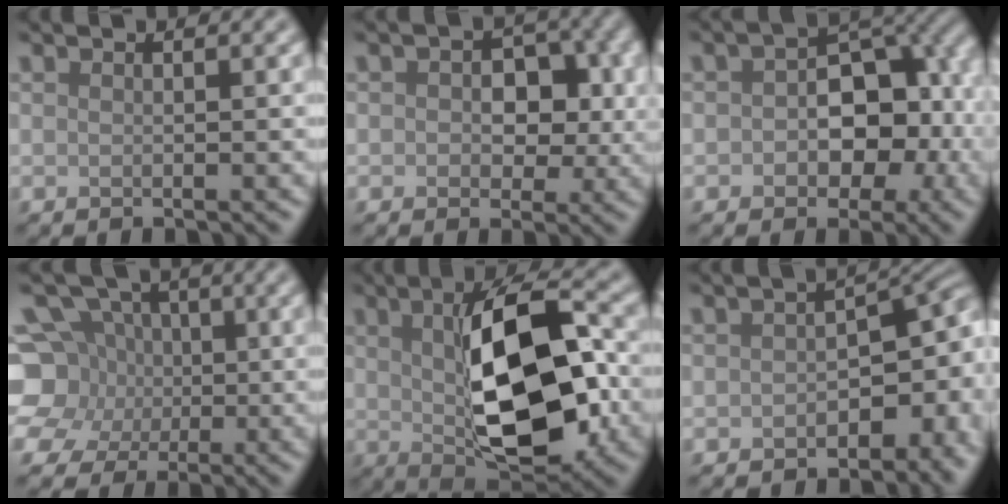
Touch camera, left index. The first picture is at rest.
{"total": 5.1, "force": [0.5, 3.5, 3.6], "torque": [-0.040, -0.002, 0.001]}
{"total": 8.2, "force": [-0.4, 5.4, 6.1], "torque": [-0.069, -0.001, -0.010]}
{"total": 11.0, "force": [0.1, 10.1, 4.3], "torque": [-0.120, 0.029, -0.034]}
{"total": 11.6, "force": [0.4, 5.2, 10.4], "torque": [-0.171, 0.006, 0.009]}
{"total": 8.8, "force": [-2.3, 5.4, 6.5], "torque": [-0.058, -0.011, -0.033]}